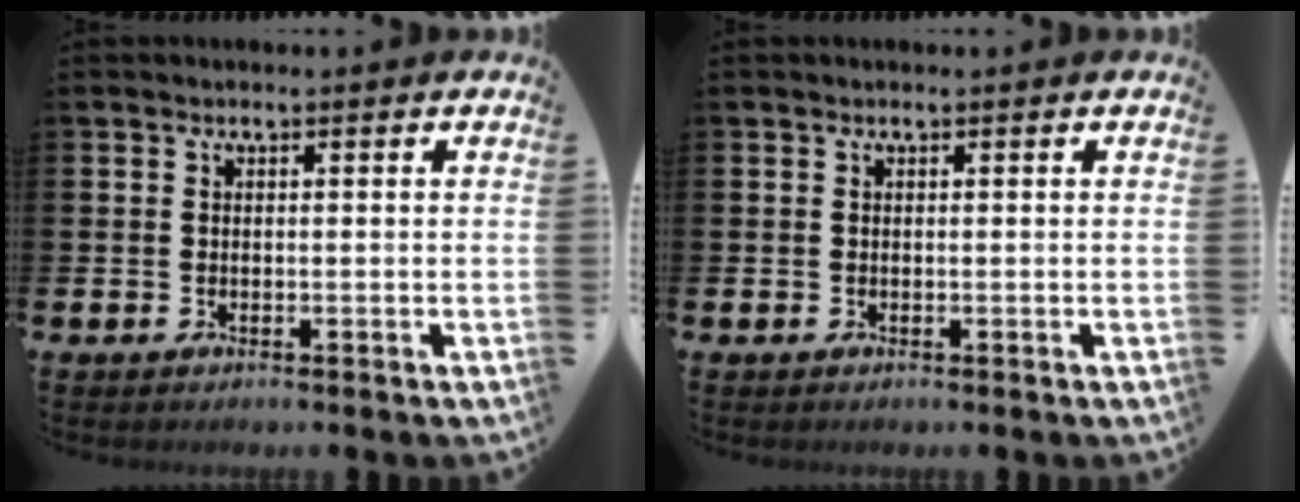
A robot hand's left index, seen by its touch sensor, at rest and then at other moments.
{"total": 0.0}